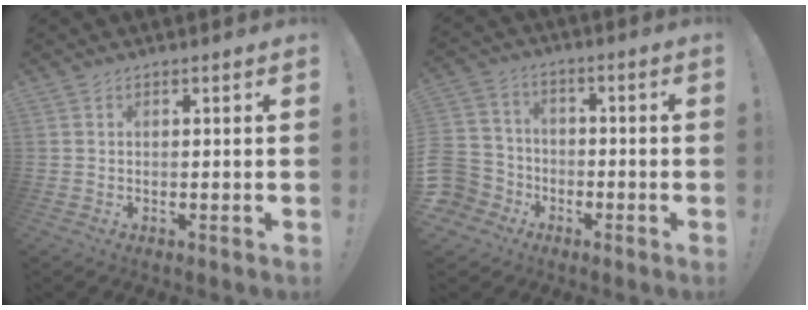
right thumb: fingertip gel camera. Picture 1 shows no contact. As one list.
[{"total": 10.0, "force": [-3.6, 9.0, 2.7], "torque": [-0.058, 0.029, -0.059]}]